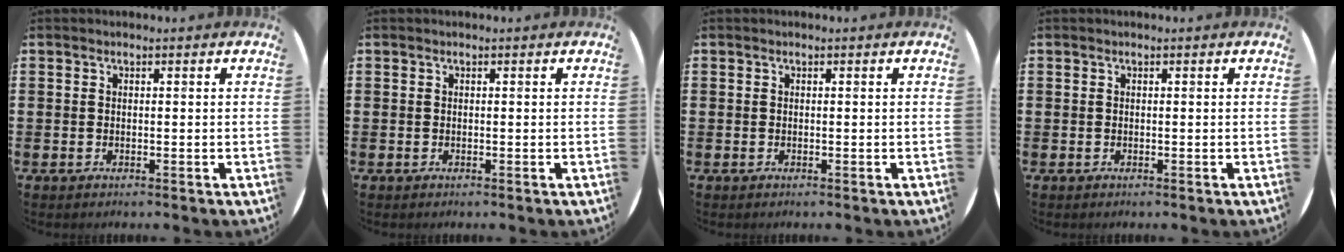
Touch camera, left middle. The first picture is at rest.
{"total": 0.0}
{"total": 0.0}
{"total": 0.0}